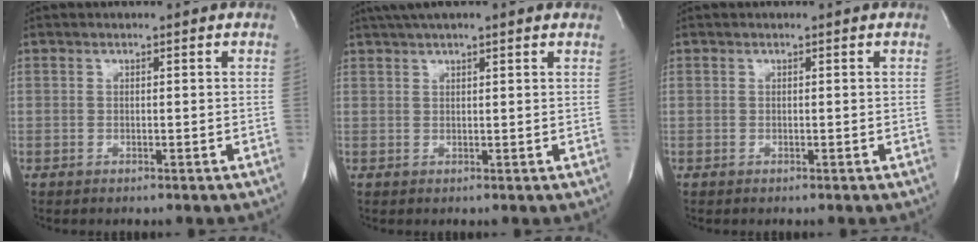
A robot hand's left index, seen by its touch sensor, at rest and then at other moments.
{"total": 7.9, "force": [6.1, 1.0, 4.9], "torque": [-0.083, 0.038, 0.087]}
{"total": 0.0}